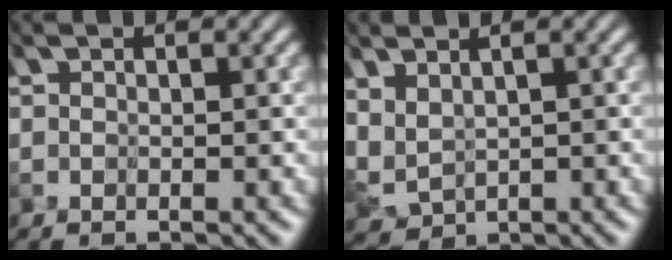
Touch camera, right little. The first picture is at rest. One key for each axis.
{"total": 4.1, "fx": 1.5, "fy": 2.4, "fz": 3.0, "tx": -0.103, "ty": -0.004, "tz": 0.045}